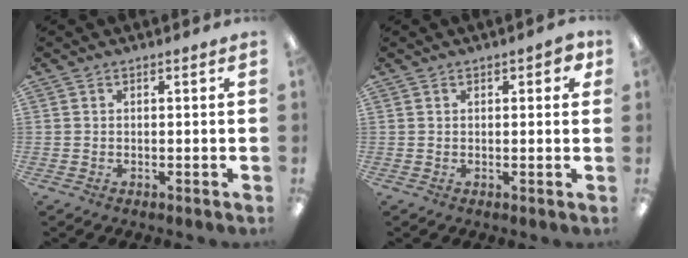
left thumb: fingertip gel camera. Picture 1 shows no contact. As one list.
[{"total": 3.3, "force": [1.4, 1.5, 2.6], "torque": [-0.027, -0.003, 0.019]}]